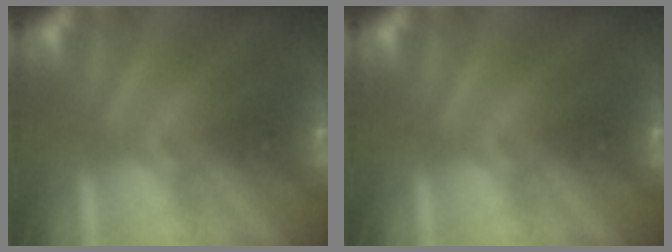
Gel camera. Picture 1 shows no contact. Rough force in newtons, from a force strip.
{"total": 0.0}